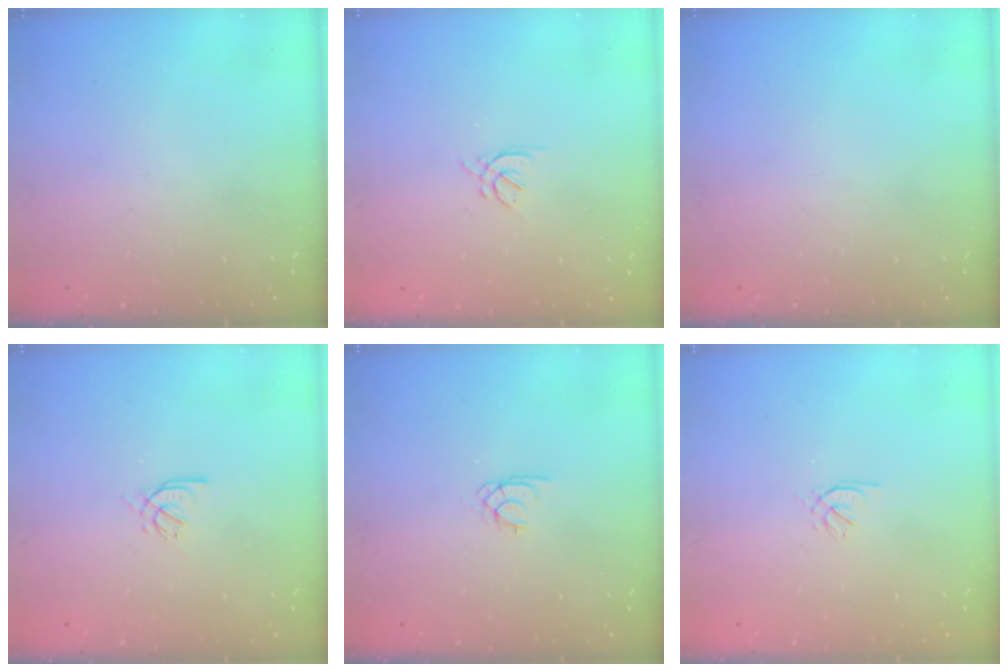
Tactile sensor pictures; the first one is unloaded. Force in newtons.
{"total": 2.8, "press": 2.8, "slide": 0.7}
{"total": 0.0}
{"total": 2.4, "press": 2.4, "slide": 0.5}
{"total": 1.8, "press": 1.8, "slide": 0.3}
{"total": 0.5, "press": 0.3, "slide": 0.4}